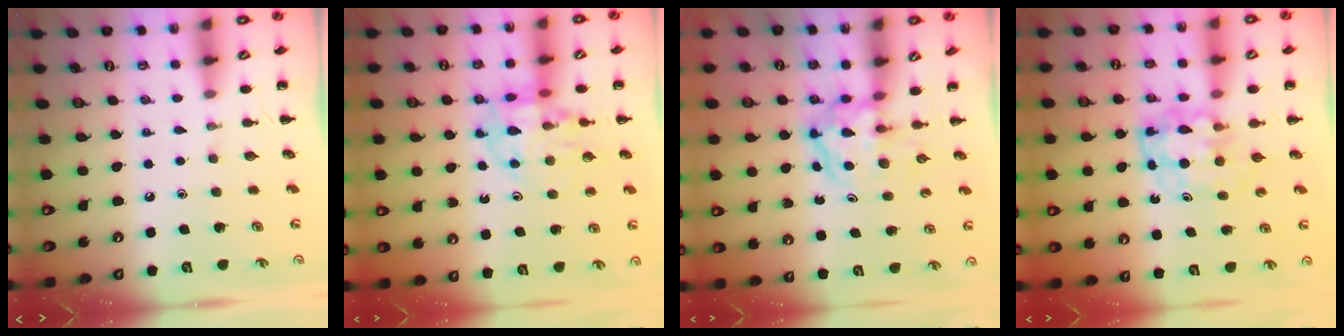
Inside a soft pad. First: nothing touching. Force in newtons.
{"total": 11.9, "press": 11.6, "slide": 2.8}
{"total": 3.9, "press": 3.9, "slide": 0.5}
{"total": 5.5, "press": 5.5, "slide": 0.4}